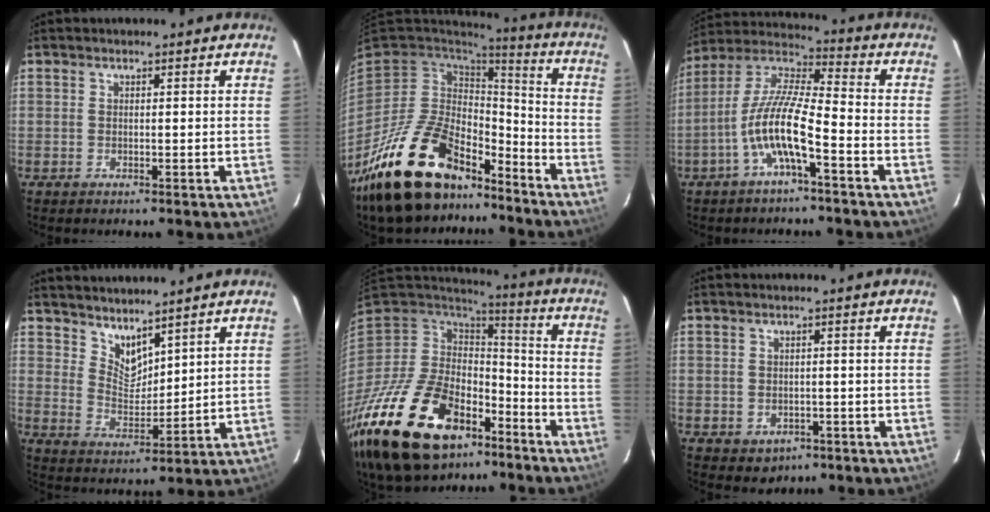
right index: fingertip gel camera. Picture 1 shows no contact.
{"total": 25.1, "force": [-17.6, 11.8, 13.4], "torque": [-0.270, 0.000, -0.283]}
{"total": 11.7, "force": [-4.9, 2.1, 10.5], "torque": [-0.214, 0.007, -0.096]}
{"total": 6.2, "force": [5.3, 2.3, 2.3], "torque": [-0.032, -0.005, 0.103]}
{"total": 28.5, "force": [-17.5, 15.7, 16.2], "torque": [-0.343, -0.027, -0.280]}
{"total": 3.9, "force": [-1.5, 3.4, 1.2], "torque": [-0.031, 0.003, -0.006]}